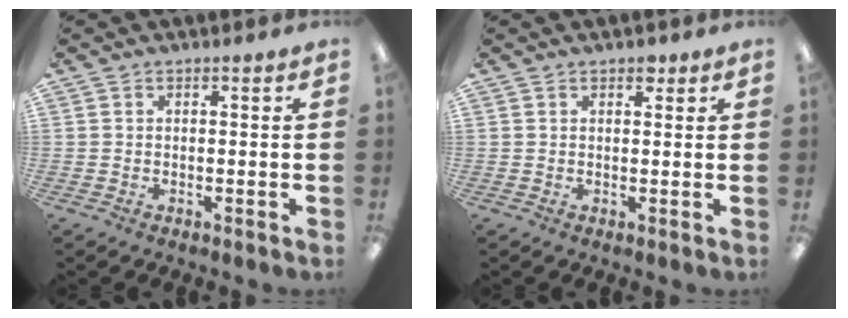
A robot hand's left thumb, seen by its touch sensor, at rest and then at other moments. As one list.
[{"total": 2.1, "force": [1.4, 1.1, 1.0], "torque": [-0.006, -0.004, 0.021]}]